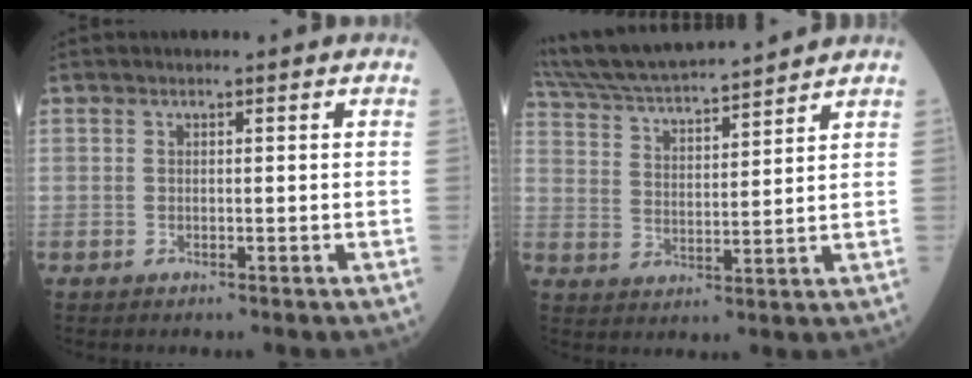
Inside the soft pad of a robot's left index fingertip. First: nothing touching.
{"total": 16.0, "force": [14.9, 1.0, 5.8], "torque": [-0.113, 0.025, 0.256]}